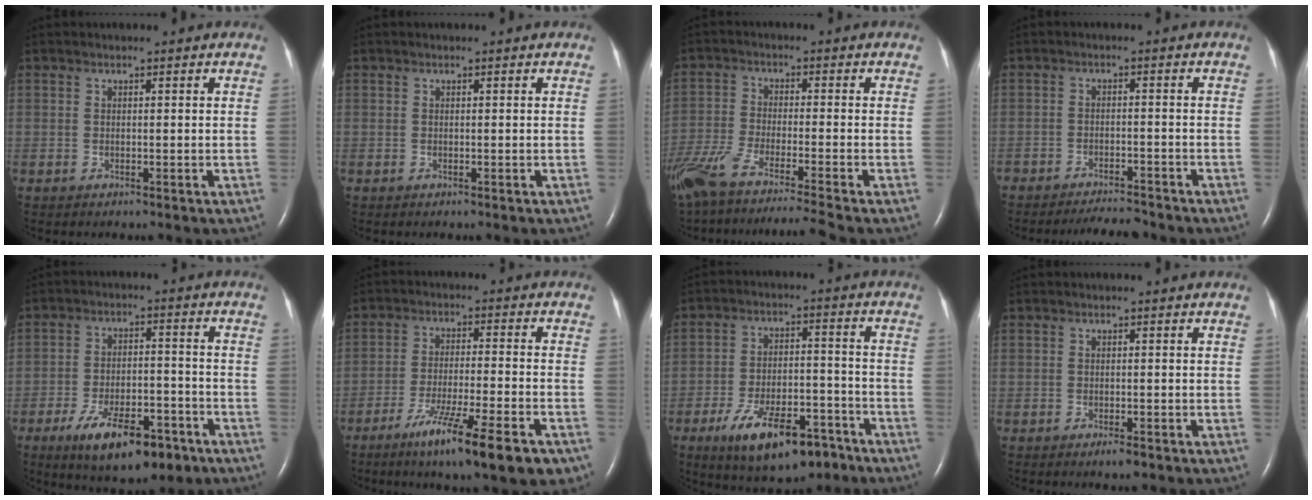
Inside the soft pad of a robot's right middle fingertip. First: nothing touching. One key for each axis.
{"total": 0.0}
{"total": 15.7, "fx": -13.1, "fy": -1.2, "fz": 8.5, "tx": -0.161, "ty": -0.042, "tz": -0.222}
{"total": 5.2, "fx": -5.1, "fy": 0.5, "fz": 1.2, "tx": -0.017, "ty": -0.013, "tz": -0.081}
{"total": 12.6, "fx": -7.6, "fy": 4.6, "fz": 9.0, "tx": -0.146, "ty": -0.005, "tz": -0.116}
{"total": 14.3, "fx": -8.9, "fy": 0.7, "fz": 11.1, "tx": -0.155, "ty": -0.032, "tz": -0.138}
{"total": 13.3, "fx": -8.3, "fy": 5.1, "fz": 9.0, "tx": -0.152, "ty": 0.002, "tz": -0.130}
{"total": 1.3, "fx": -0.9, "fy": 0.1, "fz": 0.9, "tx": -0.013, "ty": -0.002, "tz": -0.014}